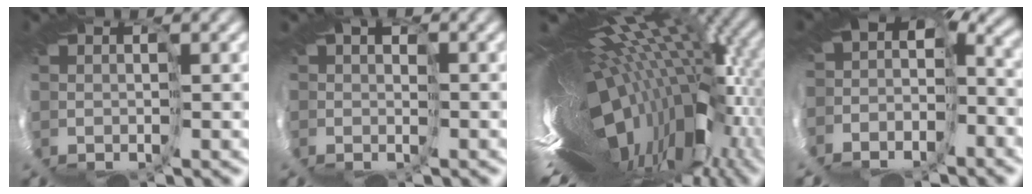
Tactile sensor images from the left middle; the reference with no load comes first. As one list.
[{"total": 2.5, "force": [-0.8, 1.7, 1.7], "torque": [-0.017, 0.002, -0.010]}, {"total": 14.6, "force": [0.5, 5.5, 13.5], "torque": [-0.184, -0.014, 0.017]}, {"total": 5.4, "force": [-4.2, 2.1, 2.6], "torque": [-0.054, -0.027, -0.032]}]